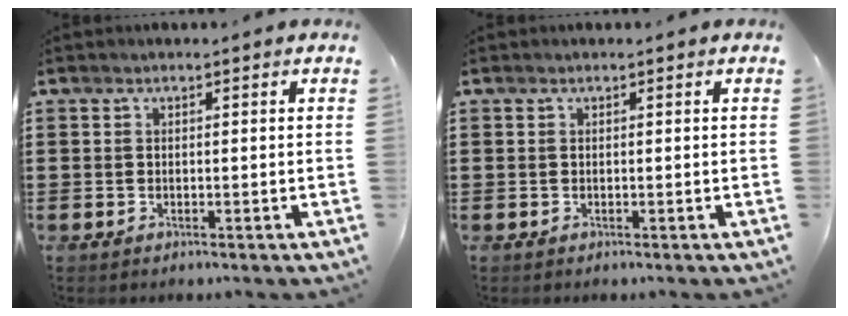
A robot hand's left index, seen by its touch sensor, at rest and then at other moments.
{"total": 0.0}